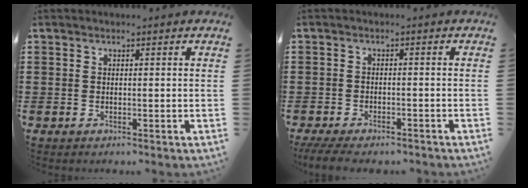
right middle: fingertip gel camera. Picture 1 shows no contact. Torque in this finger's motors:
{"motor_torque": [0.90, -0.15, 0.24, 0.16]}